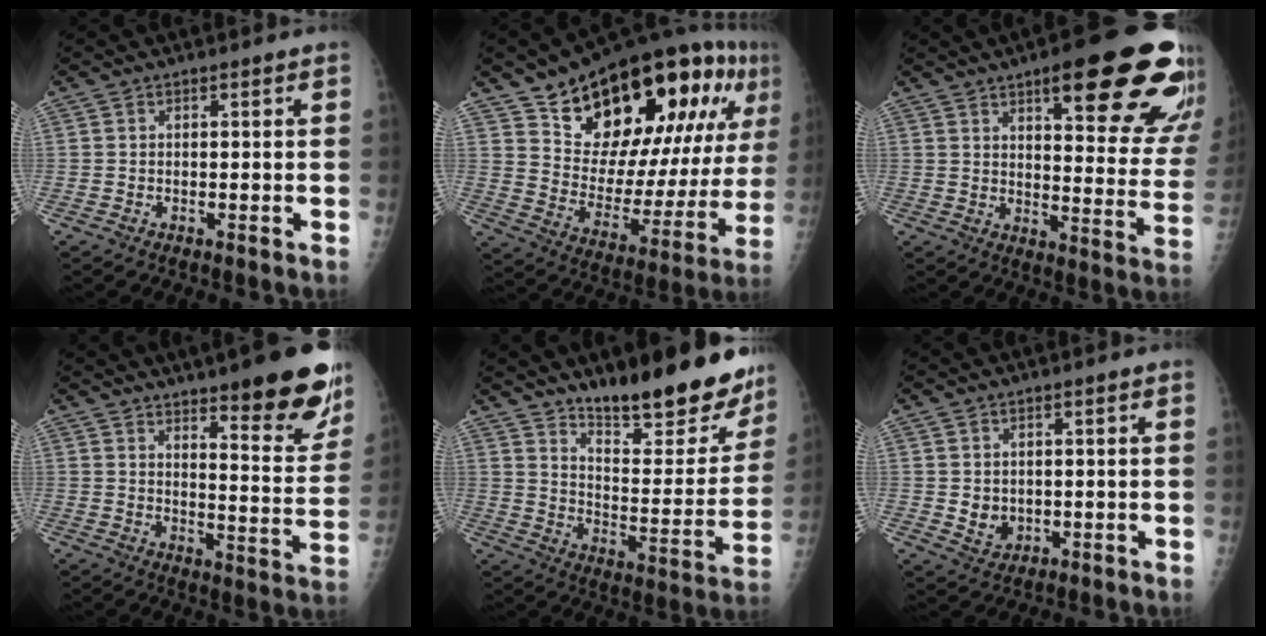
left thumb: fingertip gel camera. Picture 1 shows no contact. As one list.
[{"total": 30.4, "force": [15.8, 13.0, 22.4], "torque": [-0.294, -0.031, 0.250]}, {"total": 25.0, "force": [13.9, 6.9, 19.6], "torque": [-0.203, -0.052, 0.183]}, {"total": 18.7, "force": [12.5, 4.1, 13.4], "torque": [-0.141, -0.079, 0.173]}, {"total": 22.6, "force": [17.6, 6.8, 12.5], "torque": [-0.133, -0.116, 0.253]}, {"total": 3.6, "force": [0.1, 3.1, 1.9], "torque": [-0.018, -0.005, 0.016]}]